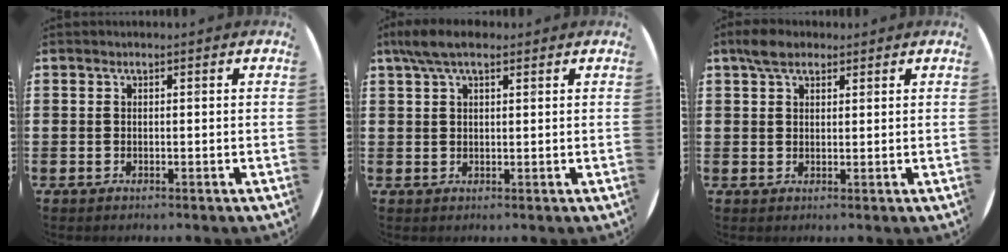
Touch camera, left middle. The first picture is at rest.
{"total": 4.4, "force": [2.8, 1.6, 2.9], "torque": [-0.064, 0.008, 0.052]}
{"total": 3.3, "force": [2.6, 1.5, 1.4], "torque": [-0.024, 0.006, 0.046]}